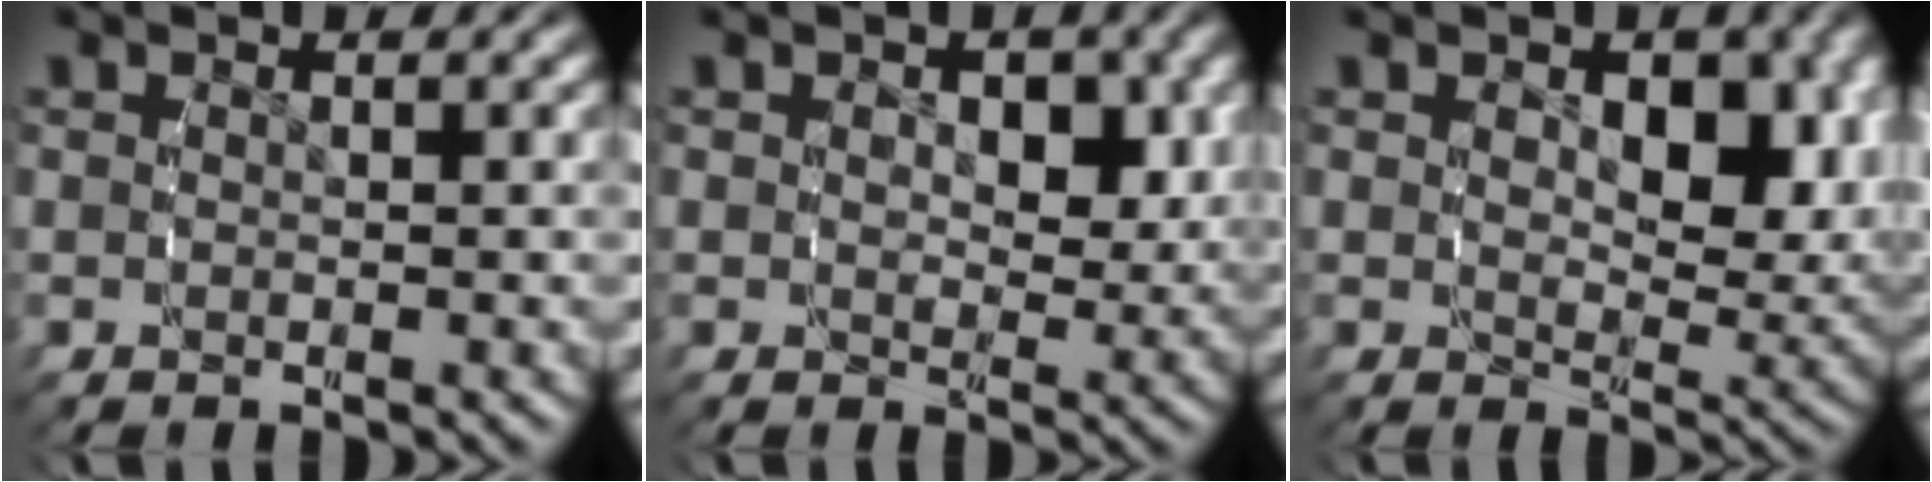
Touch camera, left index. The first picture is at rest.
{"total": 3.3, "force": [0.9, 2.3, 2.1], "torque": [-0.033, -0.014, 0.021]}
{"total": 5.0, "force": [1.4, 2.9, 3.9], "torque": [-0.058, -0.020, 0.030]}